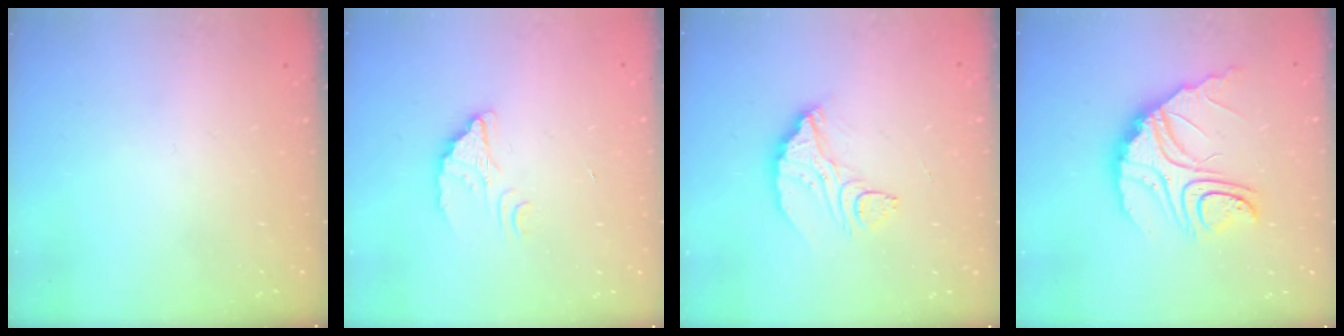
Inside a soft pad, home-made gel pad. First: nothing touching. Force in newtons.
{"total": 2.5, "press": 2.5, "slide": 0.1}
{"total": 9.8, "press": 9.7, "slide": 0.8}
{"total": 14.7, "press": 14.7, "slide": 1.1}